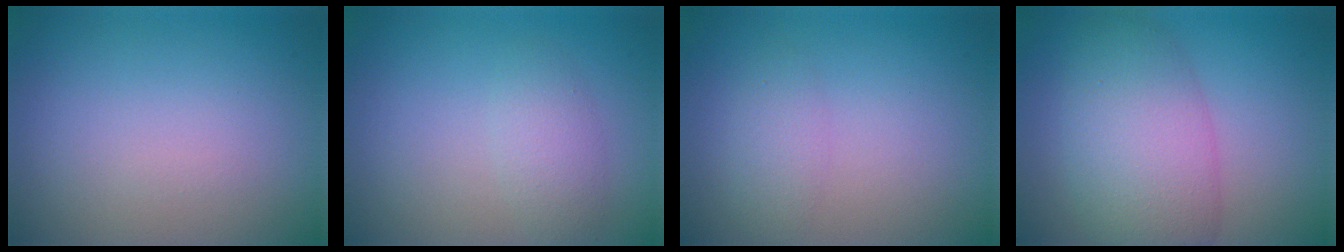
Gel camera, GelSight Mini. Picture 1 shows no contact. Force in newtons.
{"total": 2.0, "press": 2.0, "slide": 0.1}
{"total": 1.7, "press": 1.7, "slide": 0.0}
{"total": 7.4, "press": 7.4, "slide": 0.3}